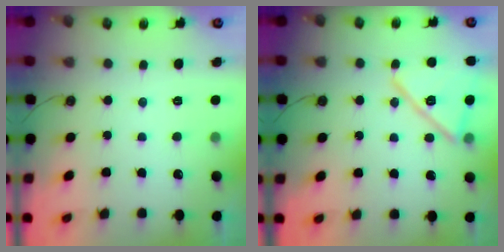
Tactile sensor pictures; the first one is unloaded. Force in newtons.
{"total": 15.6, "press": 15.6, "slide": 0.5}